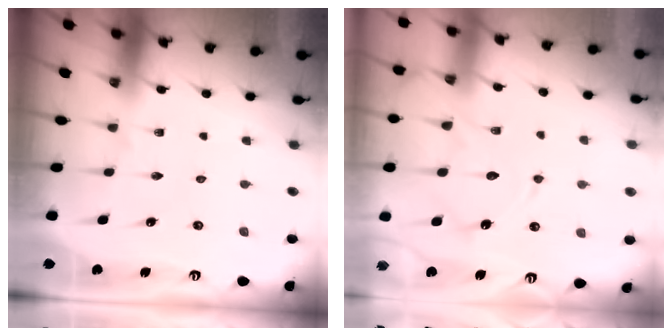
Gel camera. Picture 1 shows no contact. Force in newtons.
{"total": 12.3, "press": 12.3, "slide": 1.2}